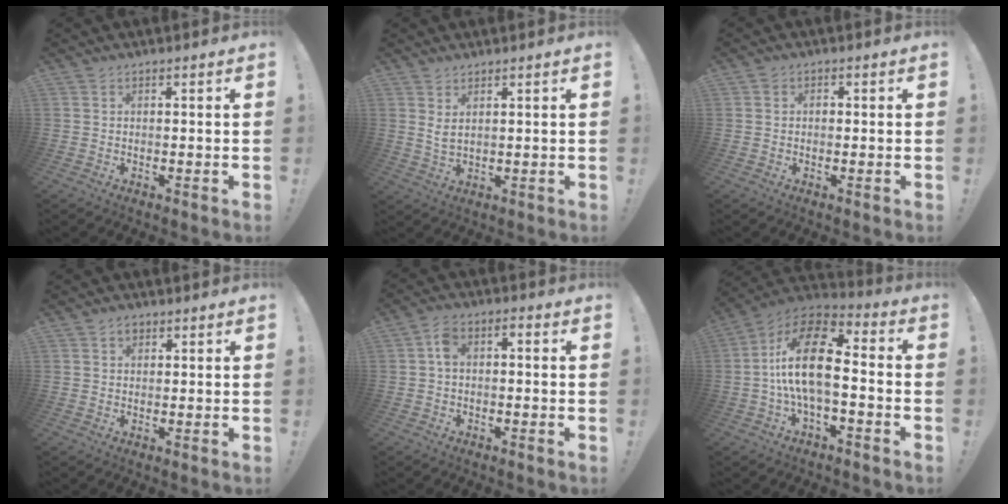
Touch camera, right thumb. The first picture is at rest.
{"total": 3.2, "force": [2.1, 0.8, 2.3], "torque": [-0.037, -0.017, 0.036]}
{"total": 1.2, "force": [-0.2, 1.1, 0.2], "torque": [-0.002, 0.004, -0.005]}
{"total": 2.2, "force": [1.2, 1.6, 0.9], "torque": [-0.007, -0.003, 0.020]}
{"total": 4.7, "force": [-1.2, 2.9, 3.5], "torque": [-0.069, 0.015, -0.021]}
{"total": 18.4, "force": [-0.5, 8.9, 16.1], "torque": [-0.293, 0.014, -0.005]}